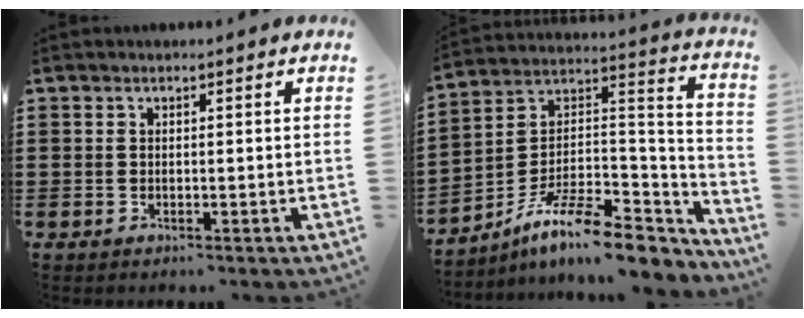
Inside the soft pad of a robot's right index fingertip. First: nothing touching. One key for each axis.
{"total": 12.3, "fx": -8.7, "fy": 3.6, "fz": 8.0, "tx": -0.144, "ty": 0.012, "tz": -0.155}